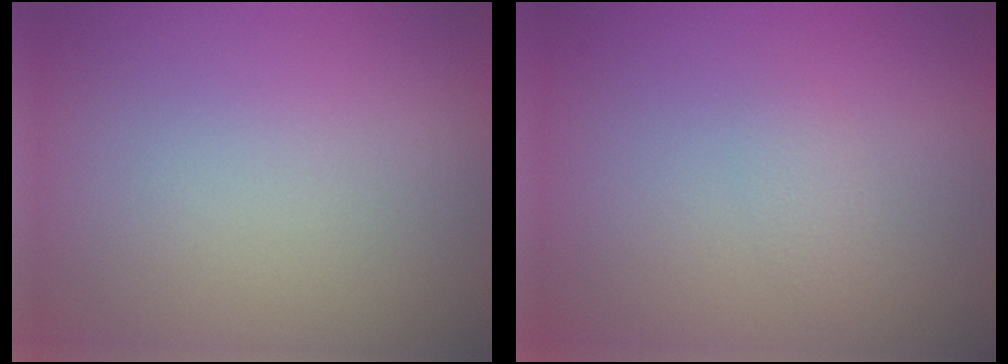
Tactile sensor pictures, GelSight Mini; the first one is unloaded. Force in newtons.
{"total": 1.0, "press": 1.0, "slide": 0.1}